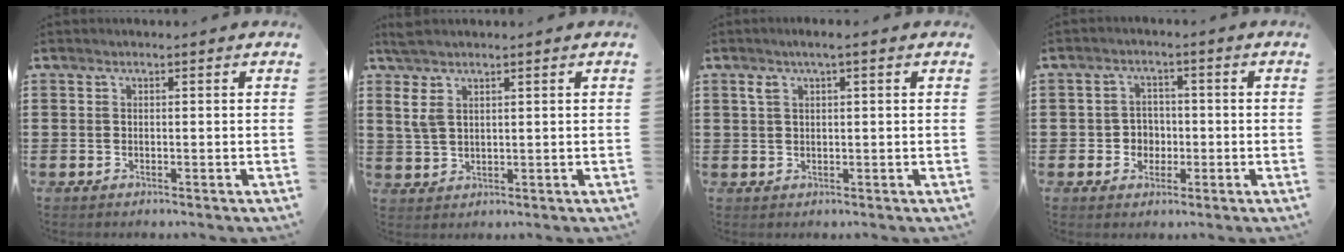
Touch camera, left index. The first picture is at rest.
{"total": 3.6, "force": [2.1, 1.2, 2.8], "torque": [-0.066, 0.001, 0.035]}
{"total": 2.3, "force": [0.6, 0.6, 2.1], "torque": [-0.041, 0.004, 0.009]}
{"total": 3.2, "force": [-0.8, 2.9, 1.1], "torque": [-0.031, 0.005, -0.020]}